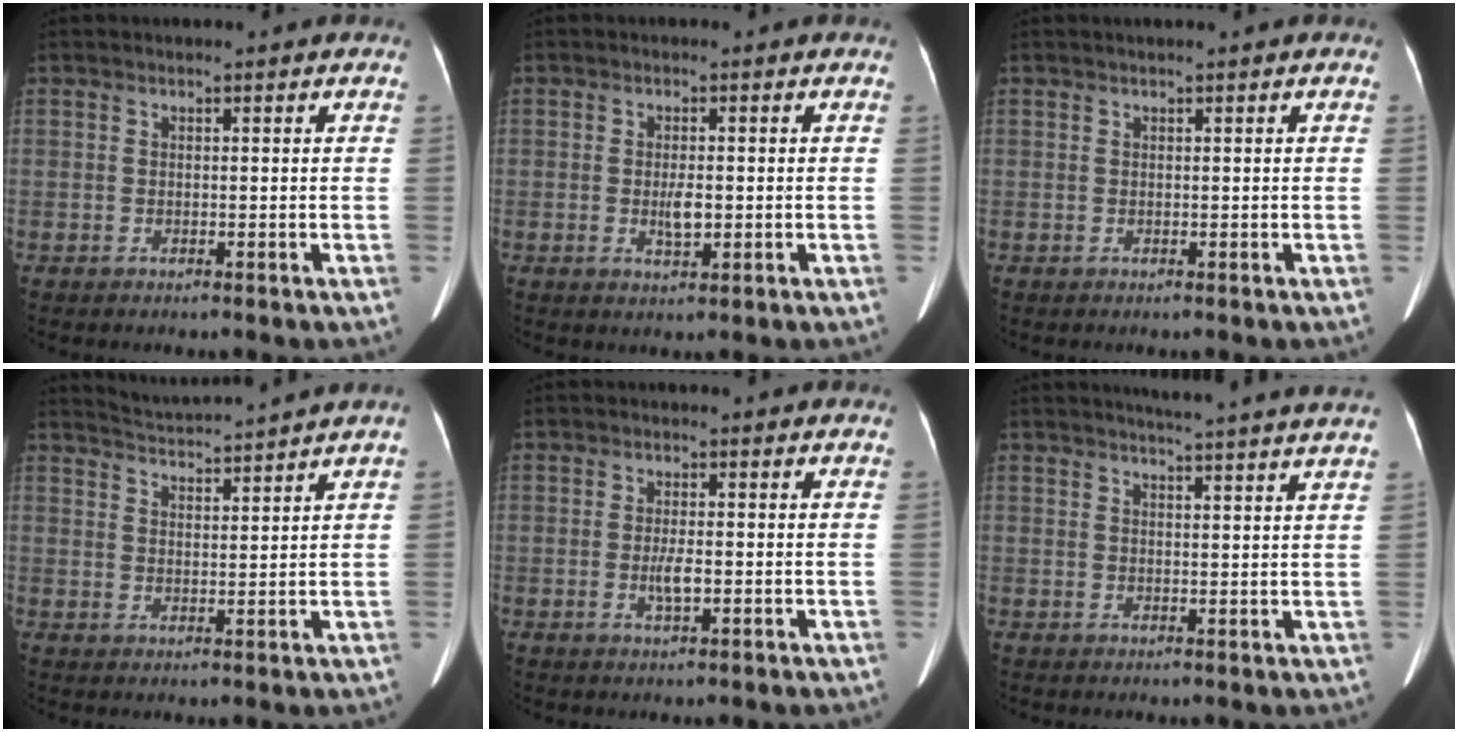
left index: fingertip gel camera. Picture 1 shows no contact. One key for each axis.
{"total": 2.6, "fx": -0.4, "fy": 0.9, "fz": 2.4, "tx": -0.048, "ty": -0.004, "tz": -0.004}
{"total": 0.5, "fx": 0.3, "fy": -0.1, "fz": 0.4, "tx": -0.008, "ty": 0.008, "tz": 0.009}
{"total": 5.7, "fx": 5.5, "fy": -1.6, "fz": 0.5, "tx": -0.019, "ty": 0.001, "tz": 0.092}
{"total": 2.6, "fx": -0.6, "fy": 0.6, "fz": 2.5, "tx": -0.051, "ty": -0.004, "tz": -0.009}
{"total": 12.0, "fx": 11.0, "fy": -1.0, "fz": 4.8, "tx": -0.067, "ty": -0.015, "tz": 0.119}